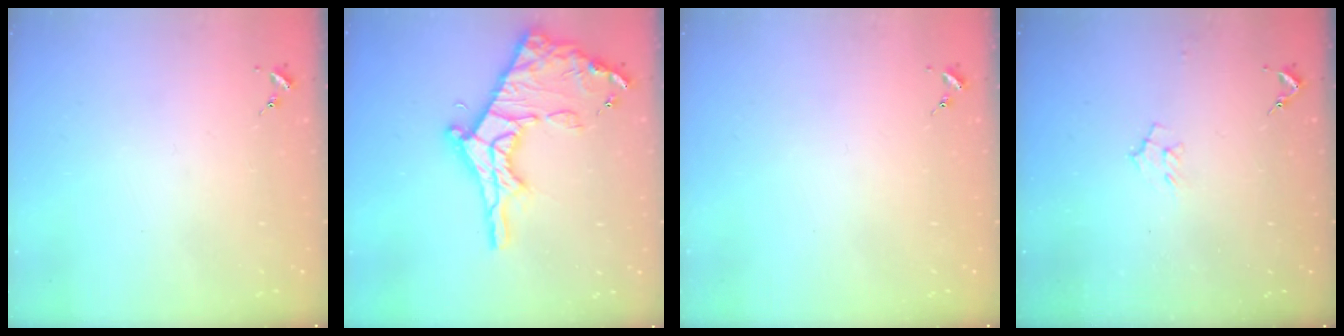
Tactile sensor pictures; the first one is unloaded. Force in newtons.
{"total": 21.0, "press": 20.9, "slide": 1.8}
{"total": 0.0}
{"total": 6.2, "press": 6.1, "slide": 0.9}